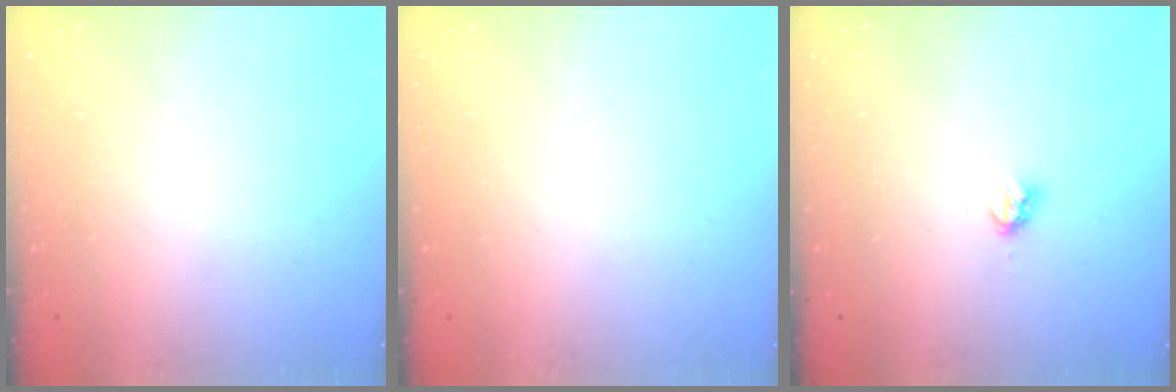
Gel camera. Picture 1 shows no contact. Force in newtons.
{"total": 0.0}
{"total": 2.8, "press": 2.8, "slide": 0.2}